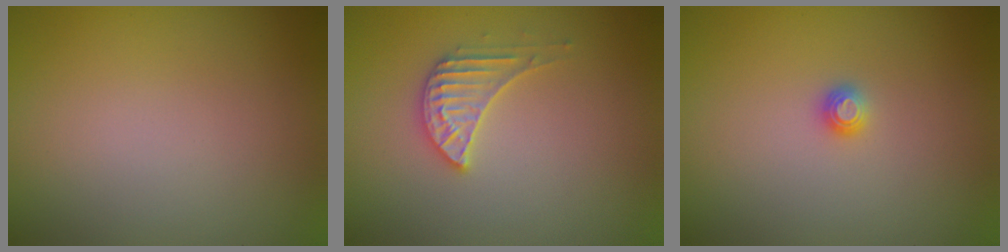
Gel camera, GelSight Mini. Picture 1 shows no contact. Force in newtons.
{"total": 2.6, "press": 2.6, "slide": 0.2}
{"total": 1.0, "press": 1.0, "slide": 0.1}